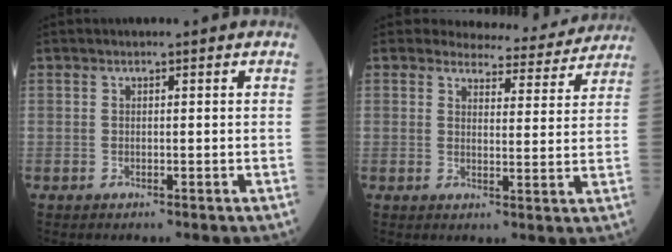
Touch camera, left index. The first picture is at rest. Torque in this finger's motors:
{"motor_torque": [0.63, -0.93, -0.11, -0.04]}